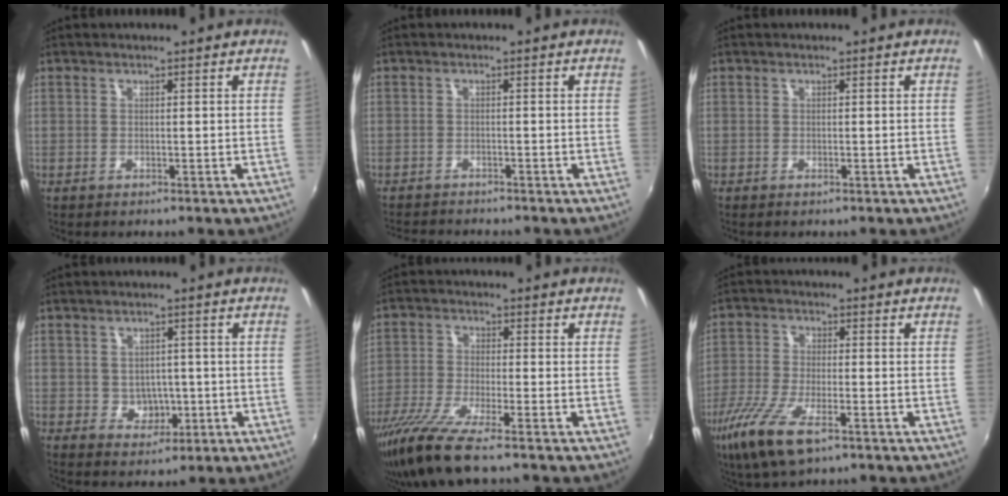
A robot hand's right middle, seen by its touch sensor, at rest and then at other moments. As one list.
[{"total": 5.2, "force": [-5.0, 0.7, 1.4], "torque": [-0.042, -0.015, -0.081]}, {"total": 0.0}, {"total": 4.2, "force": [-0.6, 3.8, 1.8], "torque": [-0.034, 0.006, 0.003]}, {"total": 11.0, "force": [-8.3, 0.8, 7.1], "torque": [-0.164, -0.038, -0.156]}, {"total": 11.1, "force": [-6.5, 3.4, 8.4], "torque": [-0.190, -0.030, -0.126]}]